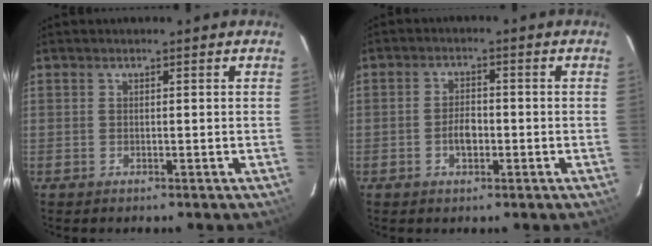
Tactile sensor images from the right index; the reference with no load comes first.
{"total": 3.7, "force": [-1.3, 2.2, 2.7], "torque": [-0.050, 0.005, -0.019]}